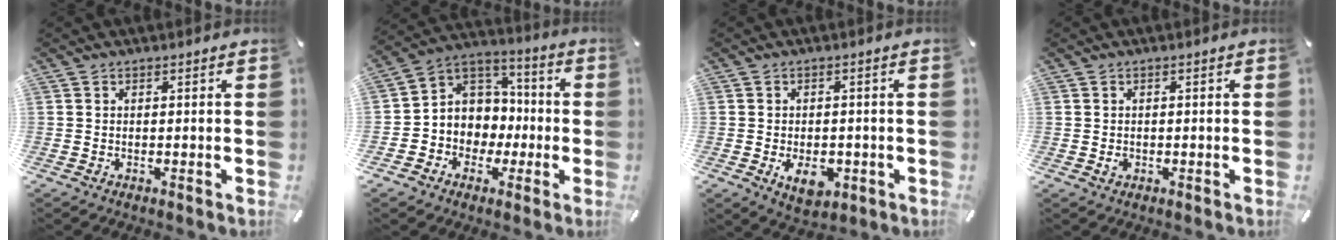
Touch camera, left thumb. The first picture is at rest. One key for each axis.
{"total": 8.8, "fx": -0.9, "fy": 8.7, "fz": 0.0, "tx": -0.011, "ty": -0.012, "tz": -0.009}
{"total": 6.5, "fx": -1.9, "fy": 4.3, "fz": 4.6, "tx": -0.081, "ty": -0.003, "tz": -0.037}
{"total": 1.2, "fx": -0.2, "fy": 1.0, "fz": 0.7, "tx": -0.013, "ty": 0.003, "tz": -0.004}